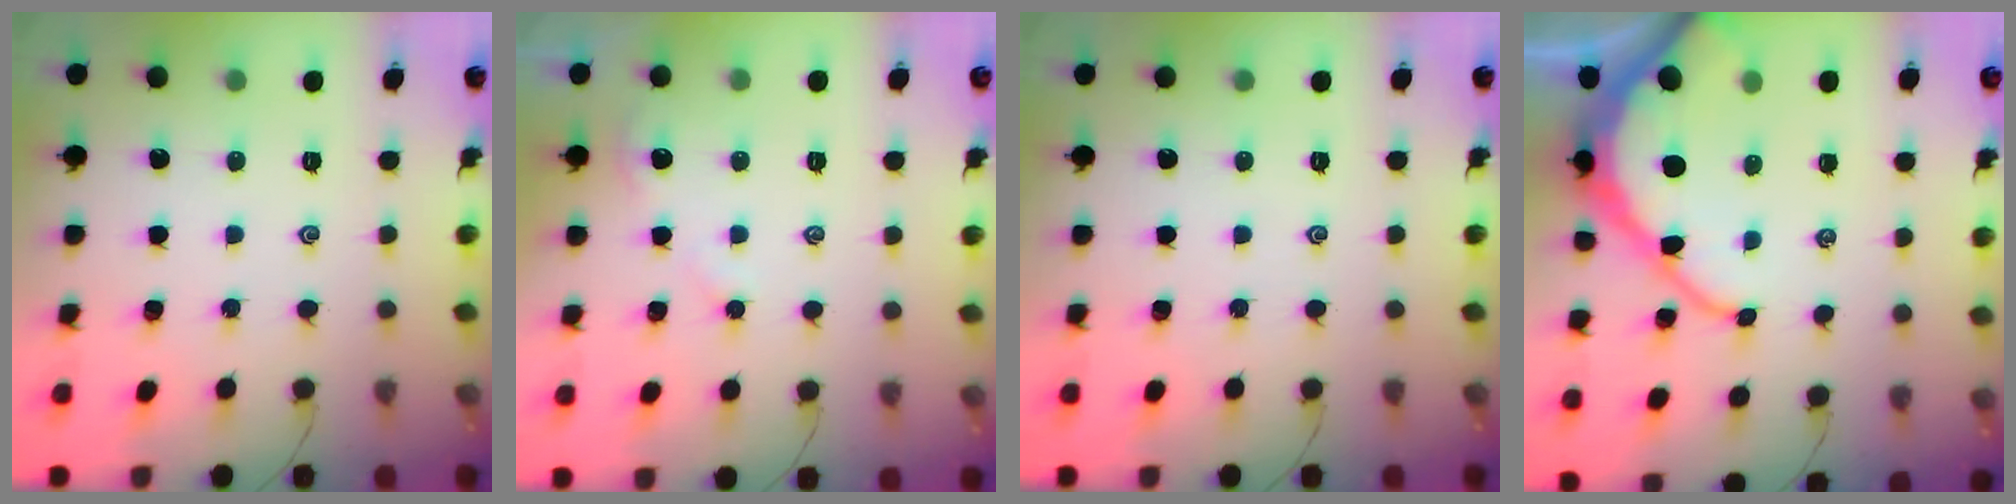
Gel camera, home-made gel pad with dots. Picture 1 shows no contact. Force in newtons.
{"total": 2.8, "press": 2.8, "slide": 0.4}
{"total": 0.0}
{"total": 12.4, "press": 12.4, "slide": 1.1}